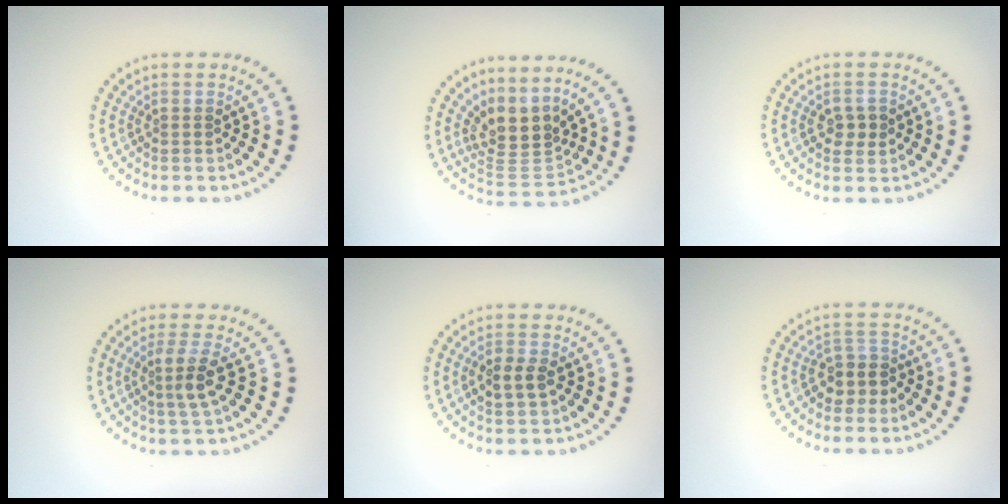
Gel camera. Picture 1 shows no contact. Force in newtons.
{"total": 4.0, "press": 2.7, "slide": 2.9}
{"total": 1.9, "press": 1.9, "slide": 0.3}
{"total": 2.7, "press": 2.4, "slide": 1.3}
{"total": 2.4, "press": 2.4, "slide": 0.2}
{"total": 2.6, "press": 2.2, "slide": 1.4}